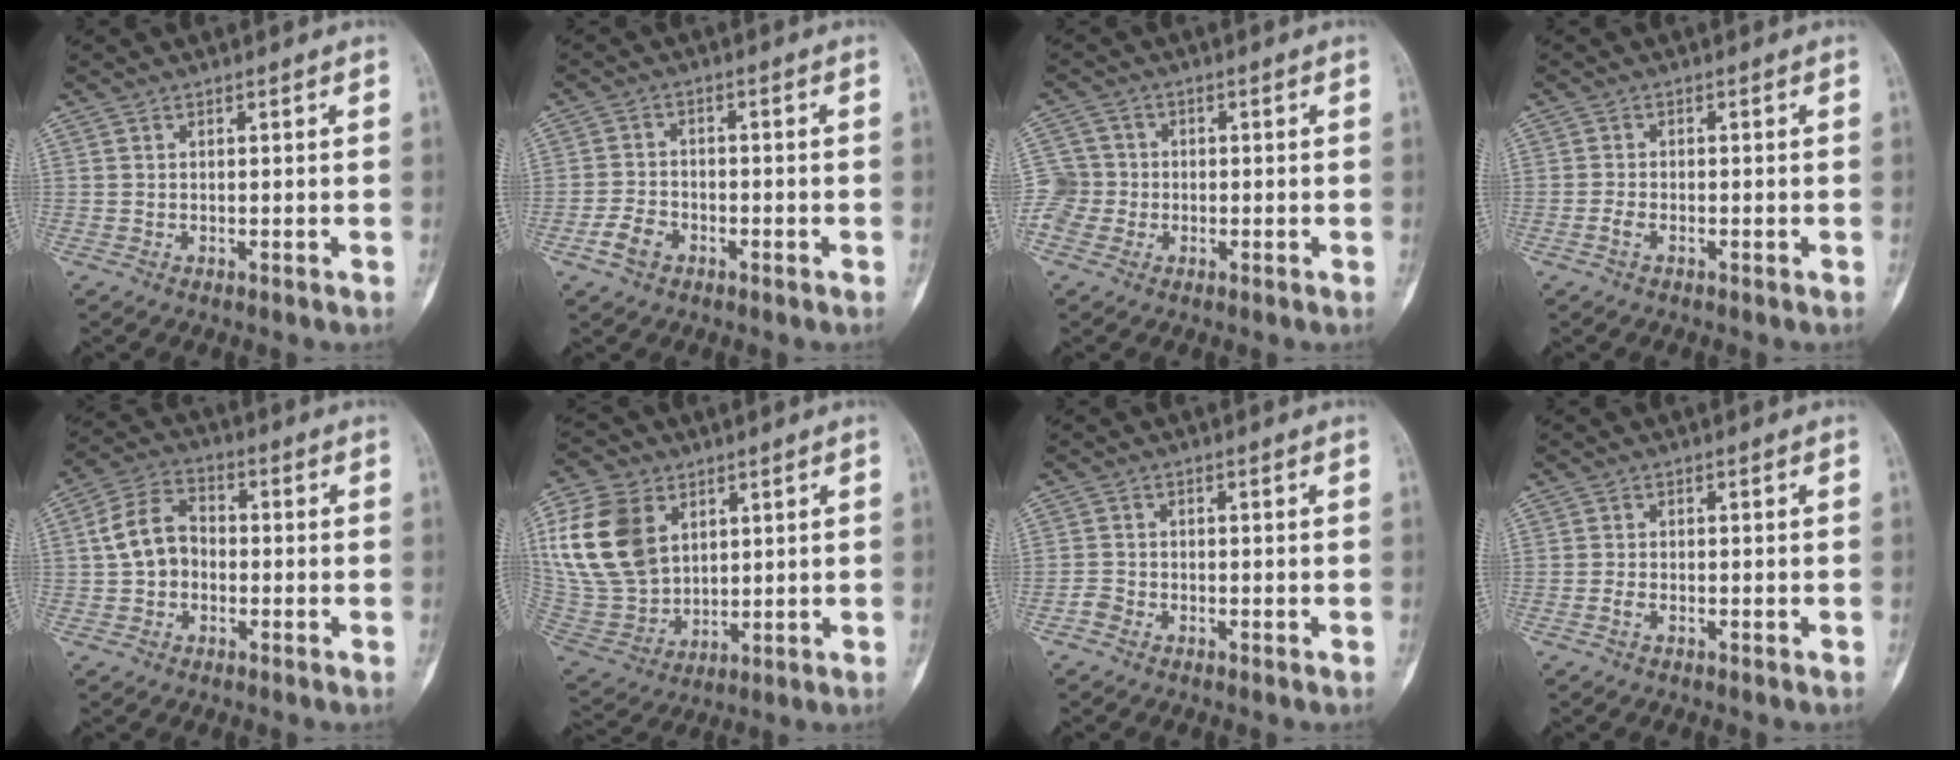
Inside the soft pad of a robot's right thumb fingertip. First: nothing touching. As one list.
[{"total": 4.4, "force": [-2.3, 3.1, 2.2], "torque": [-0.035, 0.018, -0.044]}, {"total": 5.8, "force": [-1.4, 5.5, 1.1], "torque": [-0.004, 0.015, -0.032]}, {"total": 1.5, "force": [-0.8, 0.8, 0.9], "torque": [-0.024, 0.004, -0.019]}, {"total": 8.5, "force": [-0.6, 6.5, 5.6], "torque": [-0.091, 0.030, -0.025]}, {"total": 18.7, "force": [5.8, 13.5, 11.6], "torque": [-0.231, -0.010, 0.126]}, {"total": 1.6, "force": [-1.1, 1.2, 0.3], "torque": [-0.006, 0.005, -0.027]}, {"total": 1.1, "force": [-0.6, 0.6, 0.6], "torque": [-0.018, 0.003, -0.016]}]